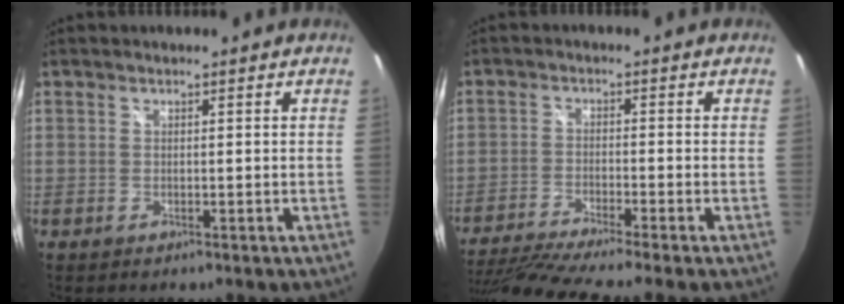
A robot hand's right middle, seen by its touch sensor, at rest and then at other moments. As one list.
[{"total": 13.1, "force": [-11.0, -0.8, 7.0], "torque": [-0.148, -0.039, -0.186]}]